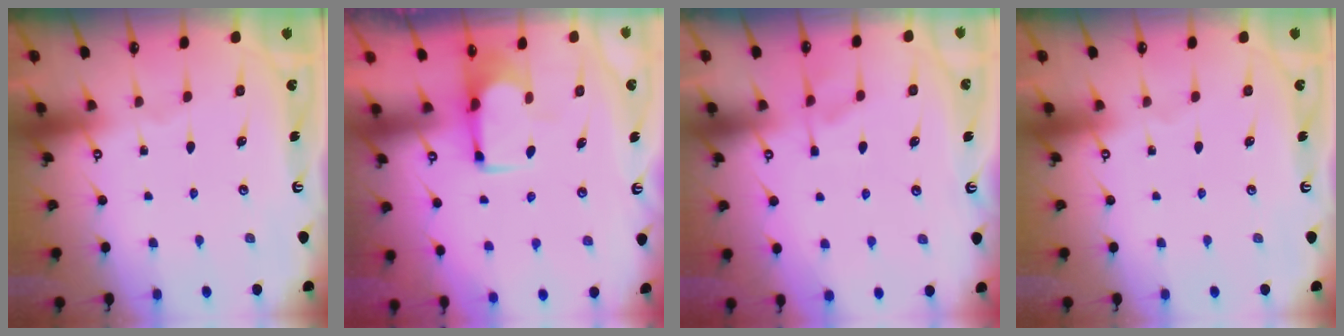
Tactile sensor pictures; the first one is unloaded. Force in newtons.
{"total": 1.8, "press": 1.7, "slide": 0.6}
{"total": 0.9, "press": 0.2, "slide": 0.9}
{"total": 0.0}